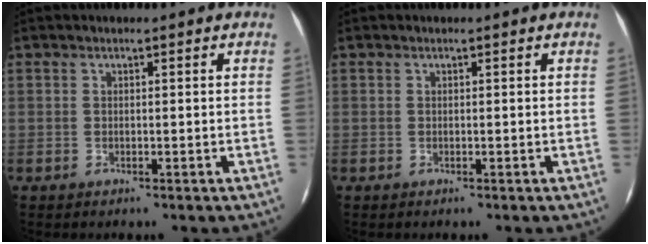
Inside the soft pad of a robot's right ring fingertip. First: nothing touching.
{"total": 0.0}